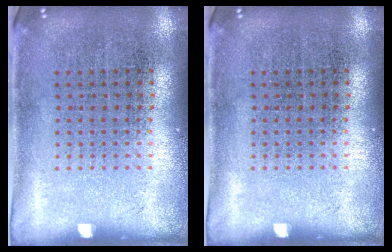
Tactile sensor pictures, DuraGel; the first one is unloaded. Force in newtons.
{"total": 0.0}